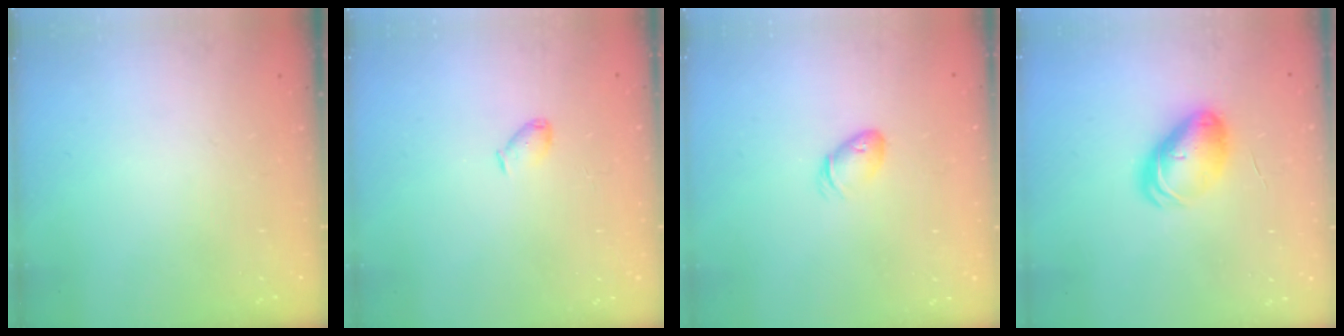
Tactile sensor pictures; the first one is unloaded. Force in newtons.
{"total": 3.9, "press": 3.8, "slide": 0.7}
{"total": 6.1, "press": 6.0, "slide": 1.2}
{"total": 10.0, "press": 9.9, "slide": 1.8}